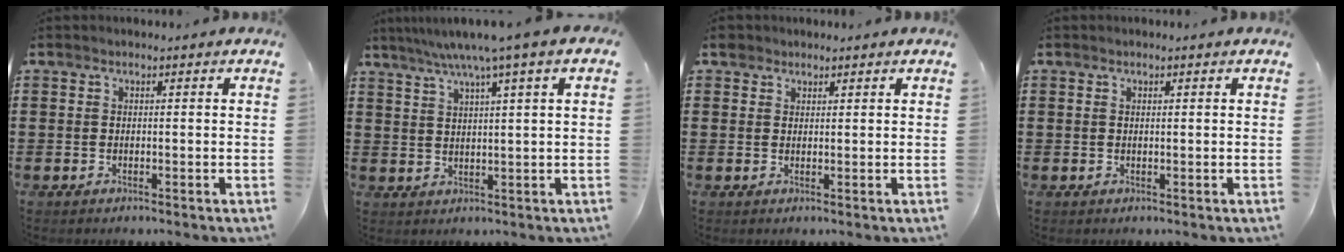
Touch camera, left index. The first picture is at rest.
{"total": 5.3, "force": [3.3, -0.1, 4.2], "torque": [-0.088, -0.007, 0.052]}
{"total": 1.6, "force": [1.3, 0.9, 0.3], "torque": [-0.010, 0.005, 0.025]}
{"total": 0.6, "force": [0.3, 0.0, 0.5], "torque": [-0.010, -0.001, 0.007]}